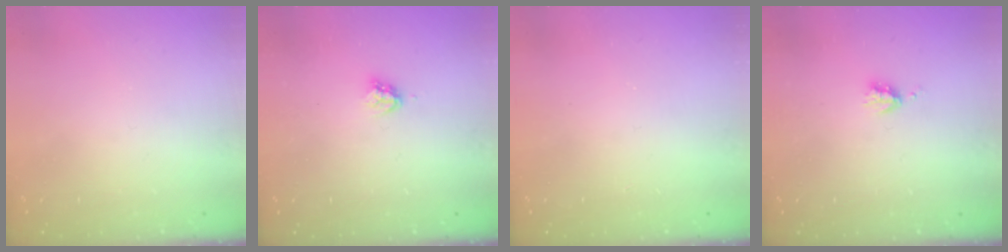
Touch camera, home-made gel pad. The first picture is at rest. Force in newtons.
{"total": 3.3, "press": 3.3, "slide": 0.3}
{"total": 1.7, "press": 1.7, "slide": 0.2}
{"total": 3.4, "press": 3.3, "slide": 0.5}